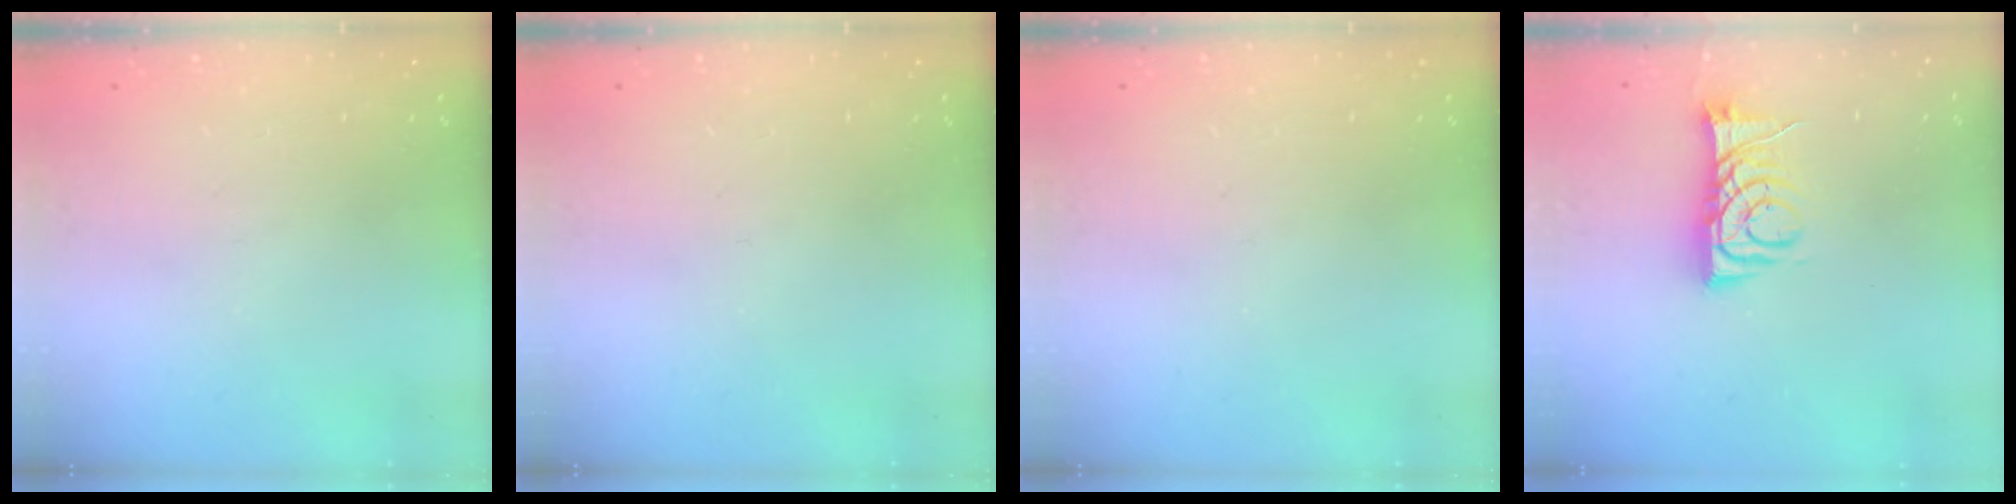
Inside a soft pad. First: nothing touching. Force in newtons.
{"total": 0.0}
{"total": 0.0}
{"total": 8.6, "press": 8.5, "slide": 0.6}